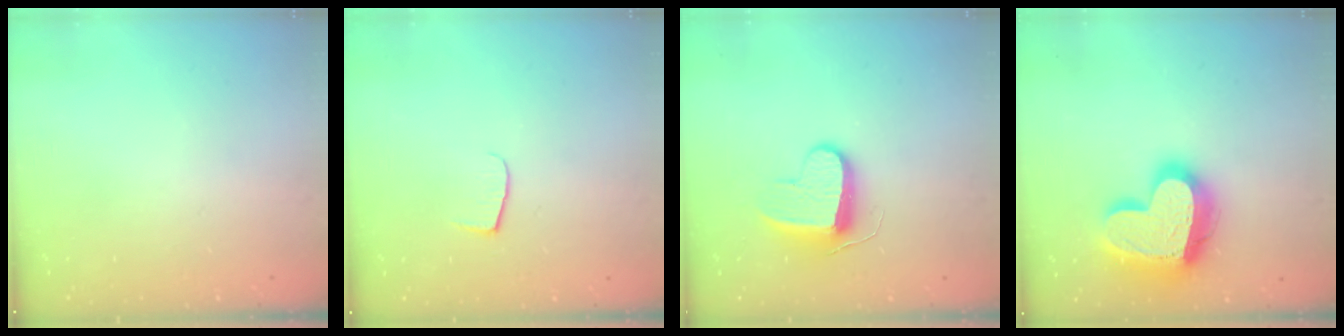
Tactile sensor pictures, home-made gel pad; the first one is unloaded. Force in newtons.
{"total": 5.3, "press": 5.2, "slide": 0.4}
{"total": 9.5, "press": 9.5, "slide": 0.1}
{"total": 22.7, "press": 22.6, "slide": 1.9}